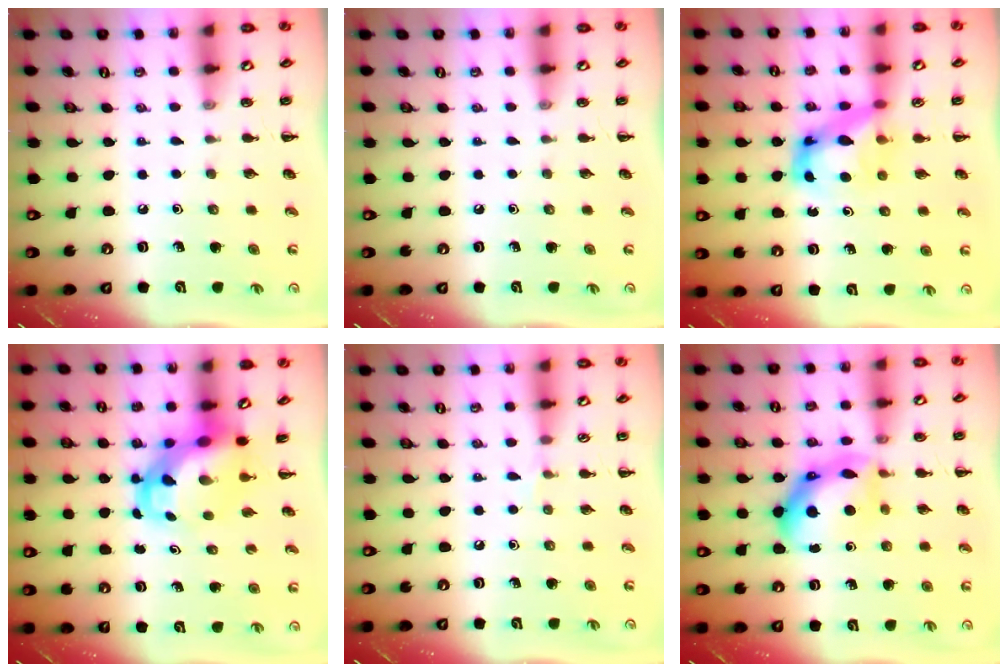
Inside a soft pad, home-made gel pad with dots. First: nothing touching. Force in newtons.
{"total": 0.0}
{"total": 7.1, "press": 7.0, "slide": 1.2}
{"total": 6.3, "press": 6.2, "slide": 1.1}
{"total": 3.4, "press": 3.2, "slide": 1.3}
{"total": 12.3, "press": 12.3, "slide": 0.2}